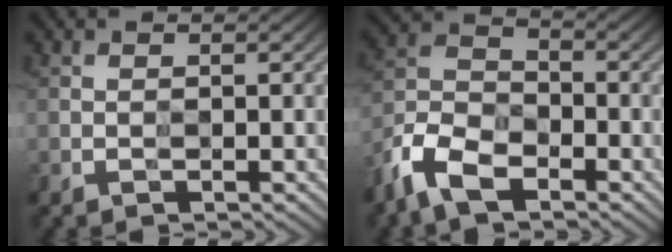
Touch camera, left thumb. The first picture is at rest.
{"total": 9.1, "force": [-6.6, 4.4, 4.5], "torque": [-0.093, -0.010, -0.145]}